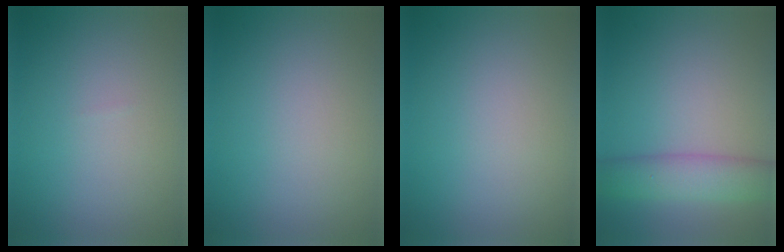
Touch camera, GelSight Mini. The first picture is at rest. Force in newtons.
{"total": 0.0}
{"total": 0.0}
{"total": 4.6, "press": 4.6, "slide": 0.1}